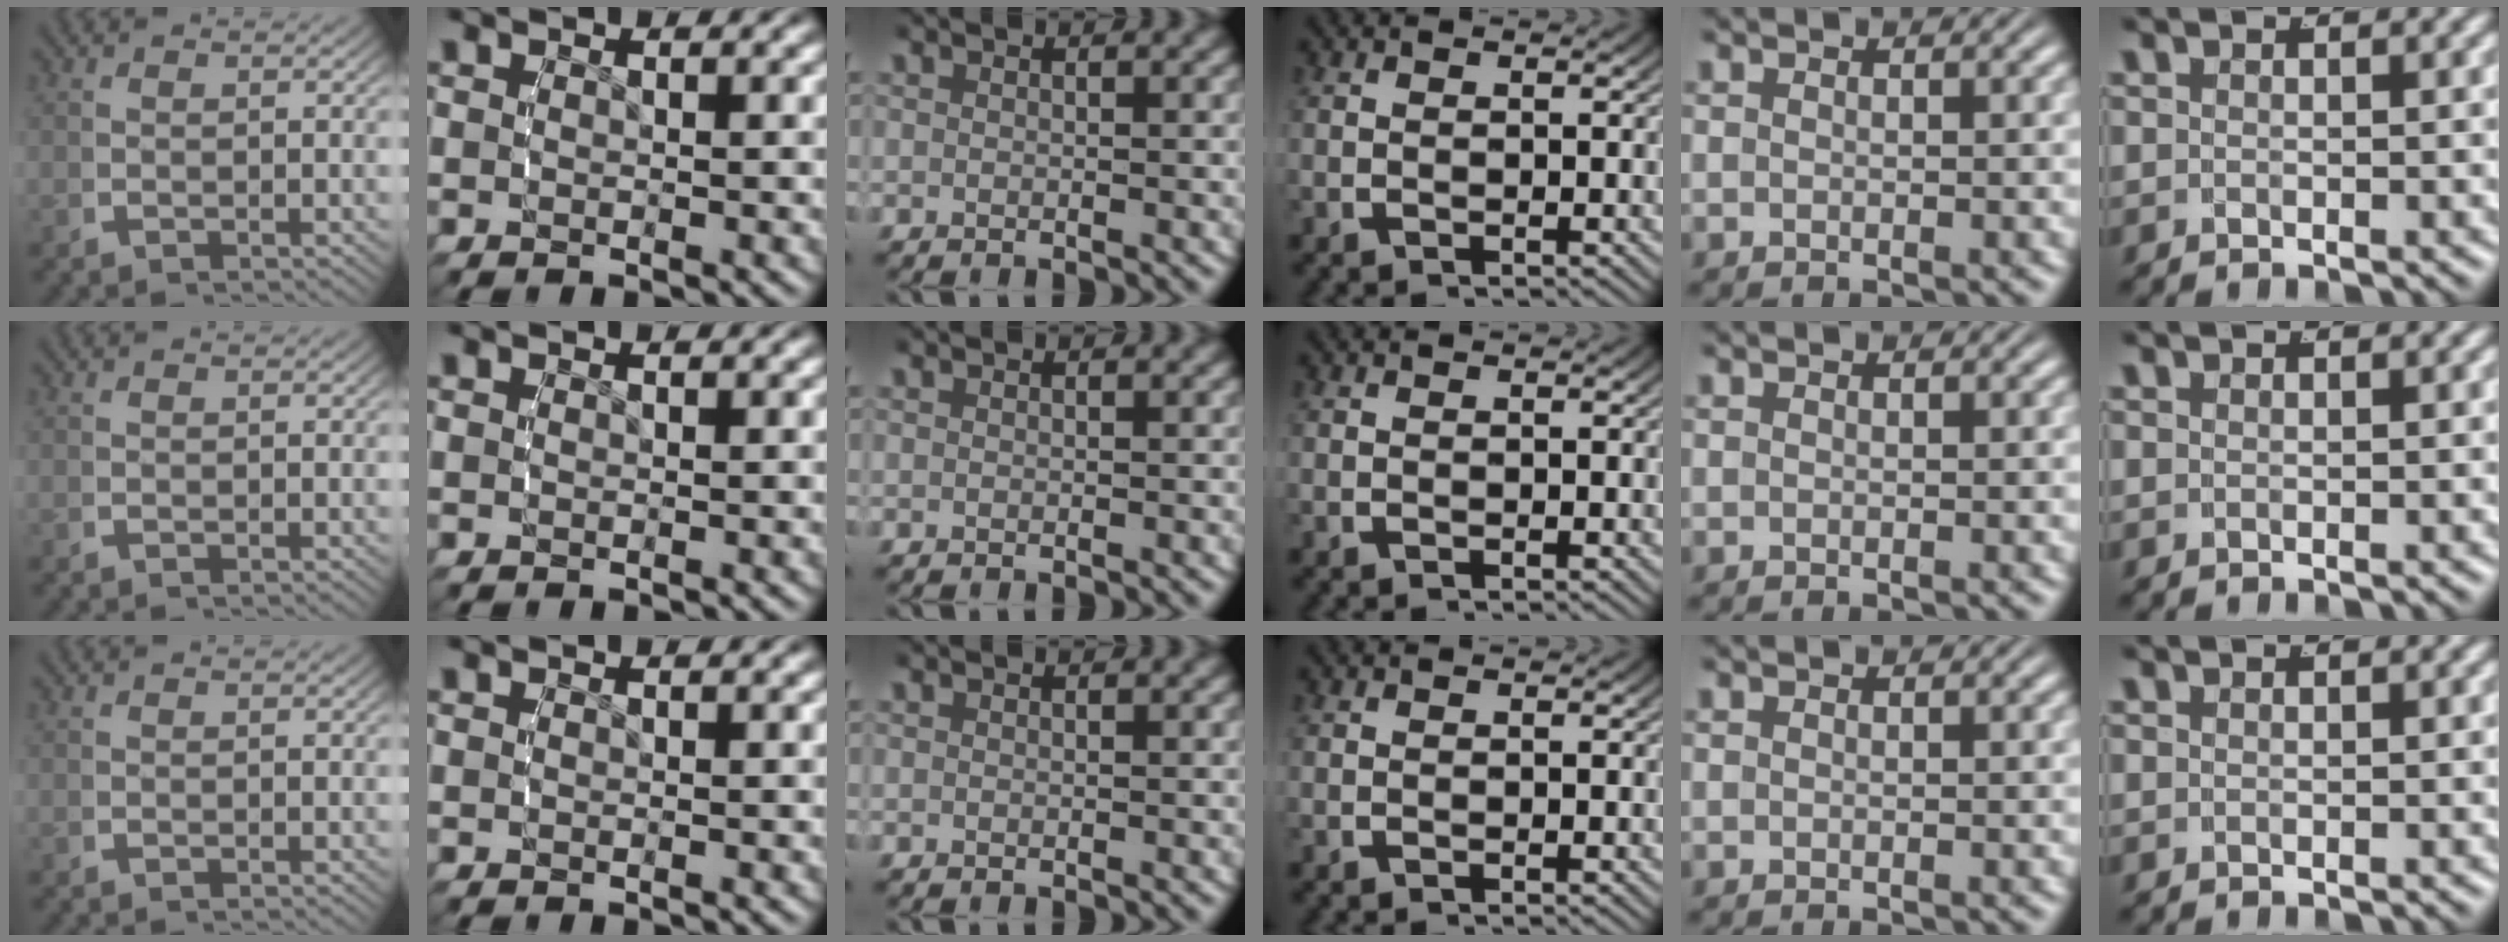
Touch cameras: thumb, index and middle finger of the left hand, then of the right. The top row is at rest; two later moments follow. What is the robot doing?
{"motion": "reach", "object": "ribbon"}